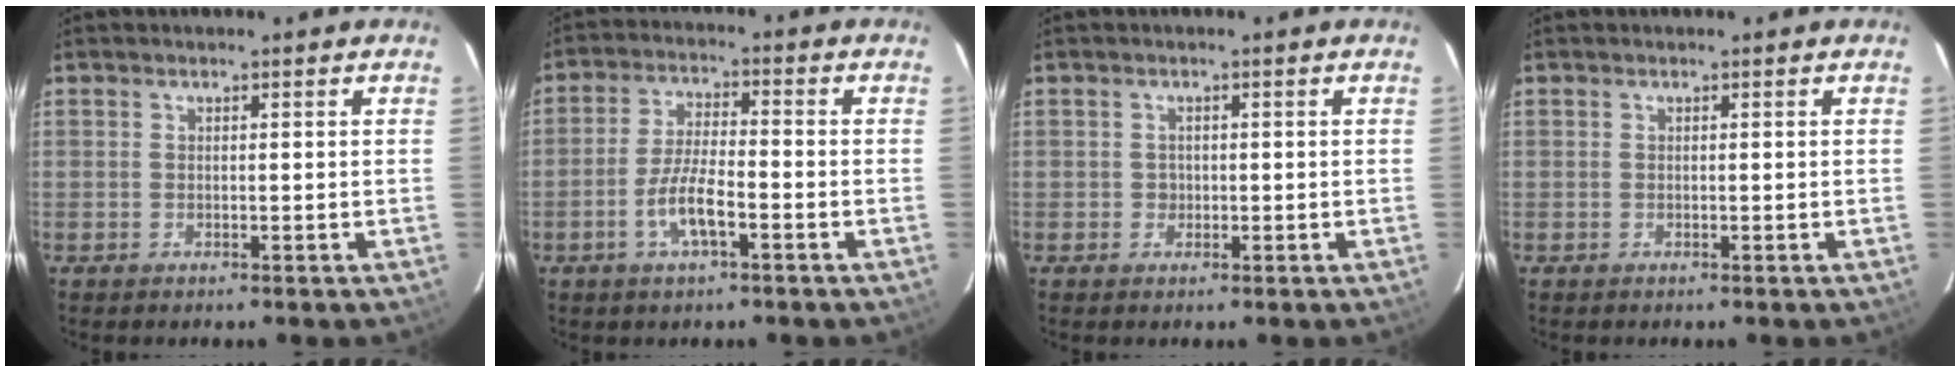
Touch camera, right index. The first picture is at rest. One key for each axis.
{"total": 6.9, "fx": -3.2, "fy": 1.8, "fz": 5.9, "tx": -0.121, "ty": -0.001, "tz": -0.059}
{"total": 1.4, "fx": -0.3, "fy": 1.4, "fz": 0.1, "tx": 0.002, "ty": 0.000, "tz": -0.001}
{"total": 0.0}